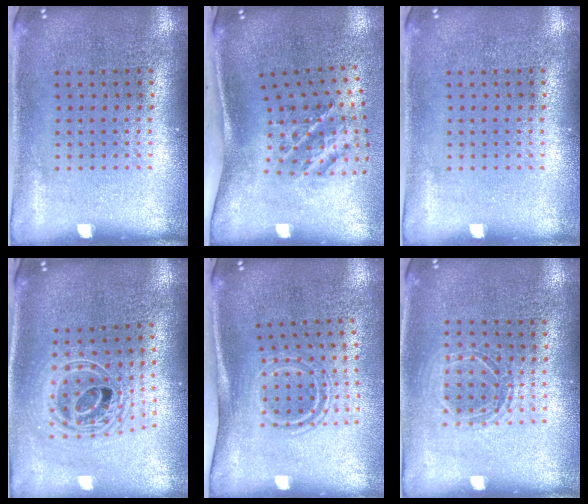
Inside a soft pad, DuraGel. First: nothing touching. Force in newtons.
{"total": 2.2, "press": 1.2, "slide": 1.8}
{"total": 0.0}
{"total": 2.2, "press": 1.7, "slide": 1.5}
{"total": 1.7, "press": 1.1, "slide": 1.3}
{"total": 1.3, "press": 1.3, "slide": 0.5}